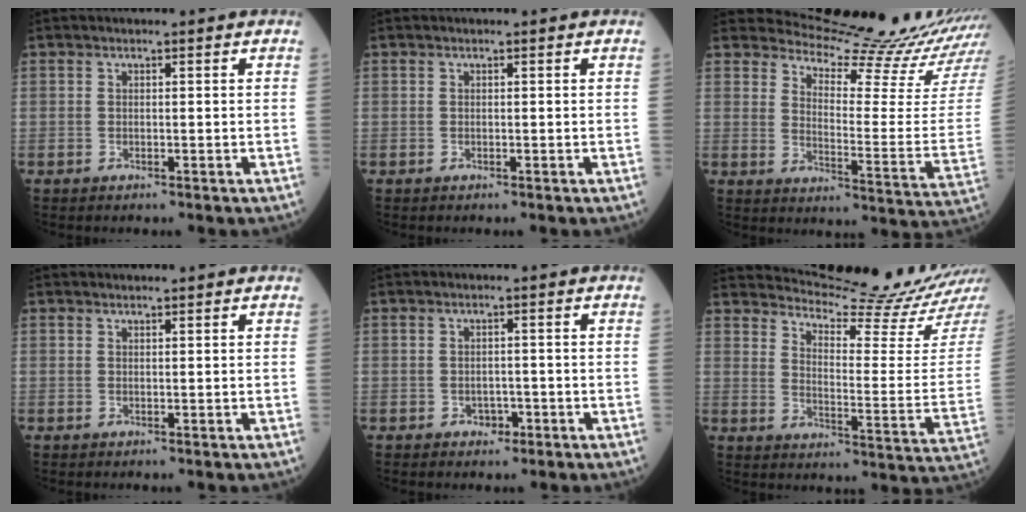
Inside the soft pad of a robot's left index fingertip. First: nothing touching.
{"total": 0.0}
{"total": 17.9, "force": [17.6, -1.7, 2.2], "torque": [-0.042, -0.133, 0.221]}
{"total": 1.3, "force": [1.2, 0.1, 0.3], "torque": [-0.007, 0.010, 0.020]}
{"total": 1.8, "force": [-0.9, 1.3, 0.7], "torque": [-0.010, 0.004, -0.010]}
{"total": 17.3, "force": [16.7, -2.5, 3.7], "torque": [-0.070, -0.117, 0.220]}